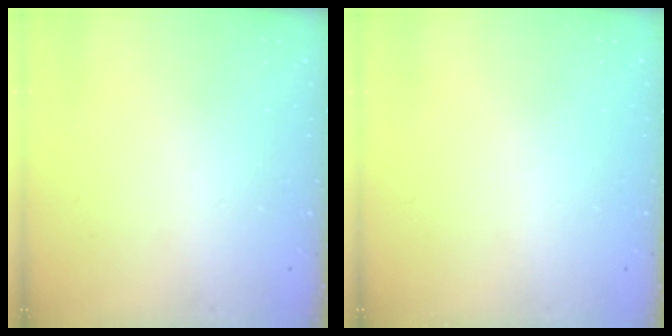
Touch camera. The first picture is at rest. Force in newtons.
{"total": 0.0}